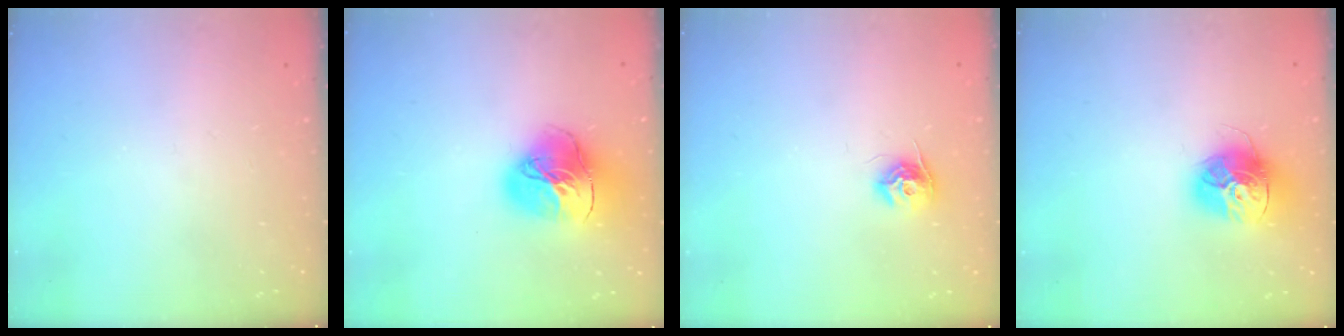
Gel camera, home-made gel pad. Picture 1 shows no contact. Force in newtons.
{"total": 18.0, "press": 17.9, "slide": 1.8}
{"total": 8.6, "press": 8.6, "slide": 0.2}
{"total": 14.9, "press": 14.9, "slide": 1.2}